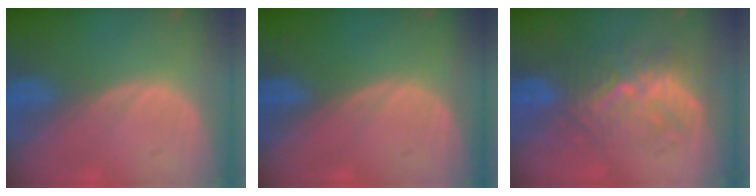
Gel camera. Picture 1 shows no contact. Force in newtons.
{"total": 0.0}
{"total": 8.8, "press": 8.4, "slide": 2.7}